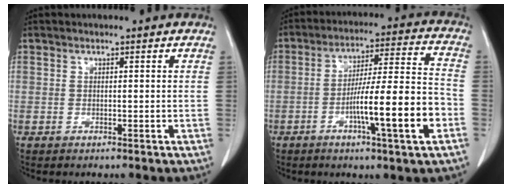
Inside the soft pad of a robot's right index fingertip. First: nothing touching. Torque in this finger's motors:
{"motor_torque": [1.59, -0.55, 0.59, 0.14]}